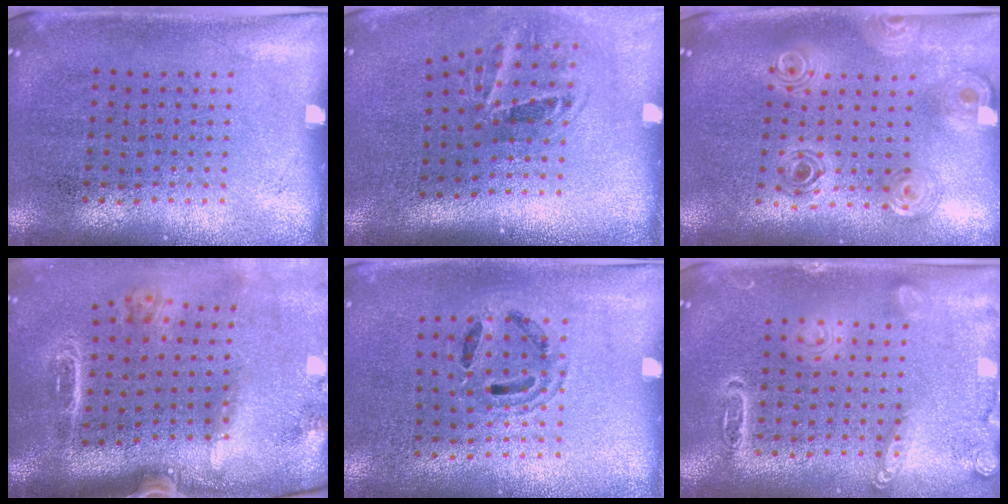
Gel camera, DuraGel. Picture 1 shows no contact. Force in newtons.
{"total": 2.0, "press": 1.1, "slide": 1.6}
{"total": 1.1, "press": 1.1, "slide": 0.3}
{"total": 2.9, "press": 2.0, "slide": 2.0}
{"total": 1.0, "press": 1.0, "slide": 0.1}
{"total": 2.8, "press": 2.8, "slide": 0.2}